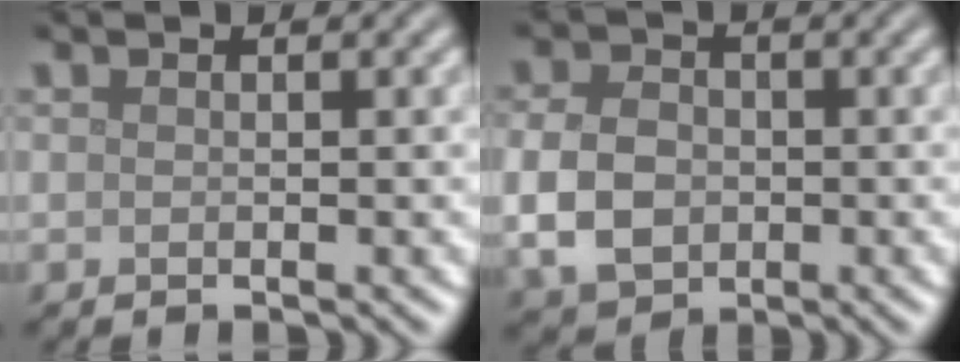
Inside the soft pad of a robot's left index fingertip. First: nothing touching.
{"total": 5.1, "force": [-0.9, 3.9, 3.1], "torque": [-0.074, -0.004, -0.023]}